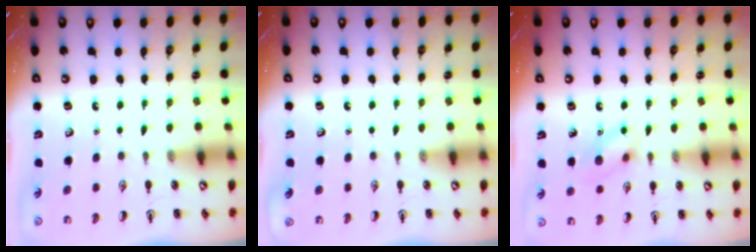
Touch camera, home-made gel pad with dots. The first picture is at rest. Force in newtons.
{"total": 0.0}
{"total": 8.8, "press": 8.8, "slide": 0.4}